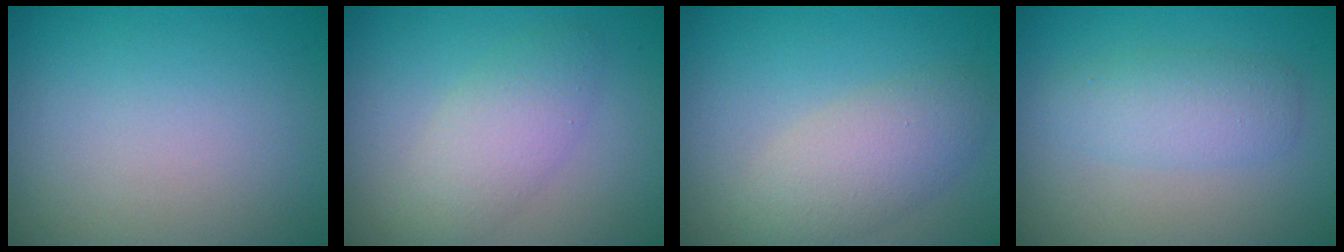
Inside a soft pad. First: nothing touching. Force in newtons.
{"total": 3.3, "press": 3.3, "slide": 0.2}
{"total": 4.0, "press": 4.0, "slide": 0.0}
{"total": 2.9, "press": 2.9, "slide": 0.1}